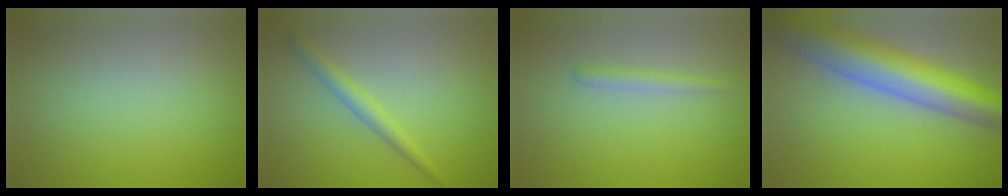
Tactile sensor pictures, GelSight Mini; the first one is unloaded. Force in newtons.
{"total": 2.2, "press": 2.2, "slide": 0.1}
{"total": 1.5, "press": 1.5, "slide": 0.1}
{"total": 11.1, "press": 11.0, "slide": 0.5}